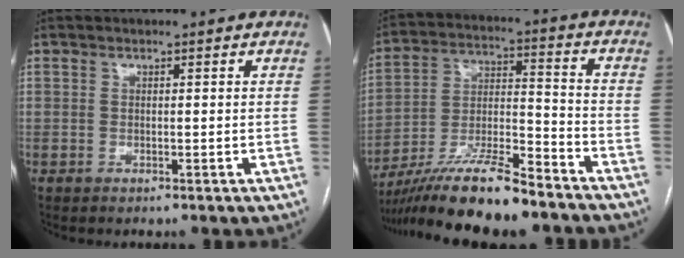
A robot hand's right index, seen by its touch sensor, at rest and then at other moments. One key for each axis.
{"total": 16.5, "fx": -13.4, "fy": 1.6, "fz": 9.5, "tx": -0.187, "ty": -0.013, "tz": -0.239}